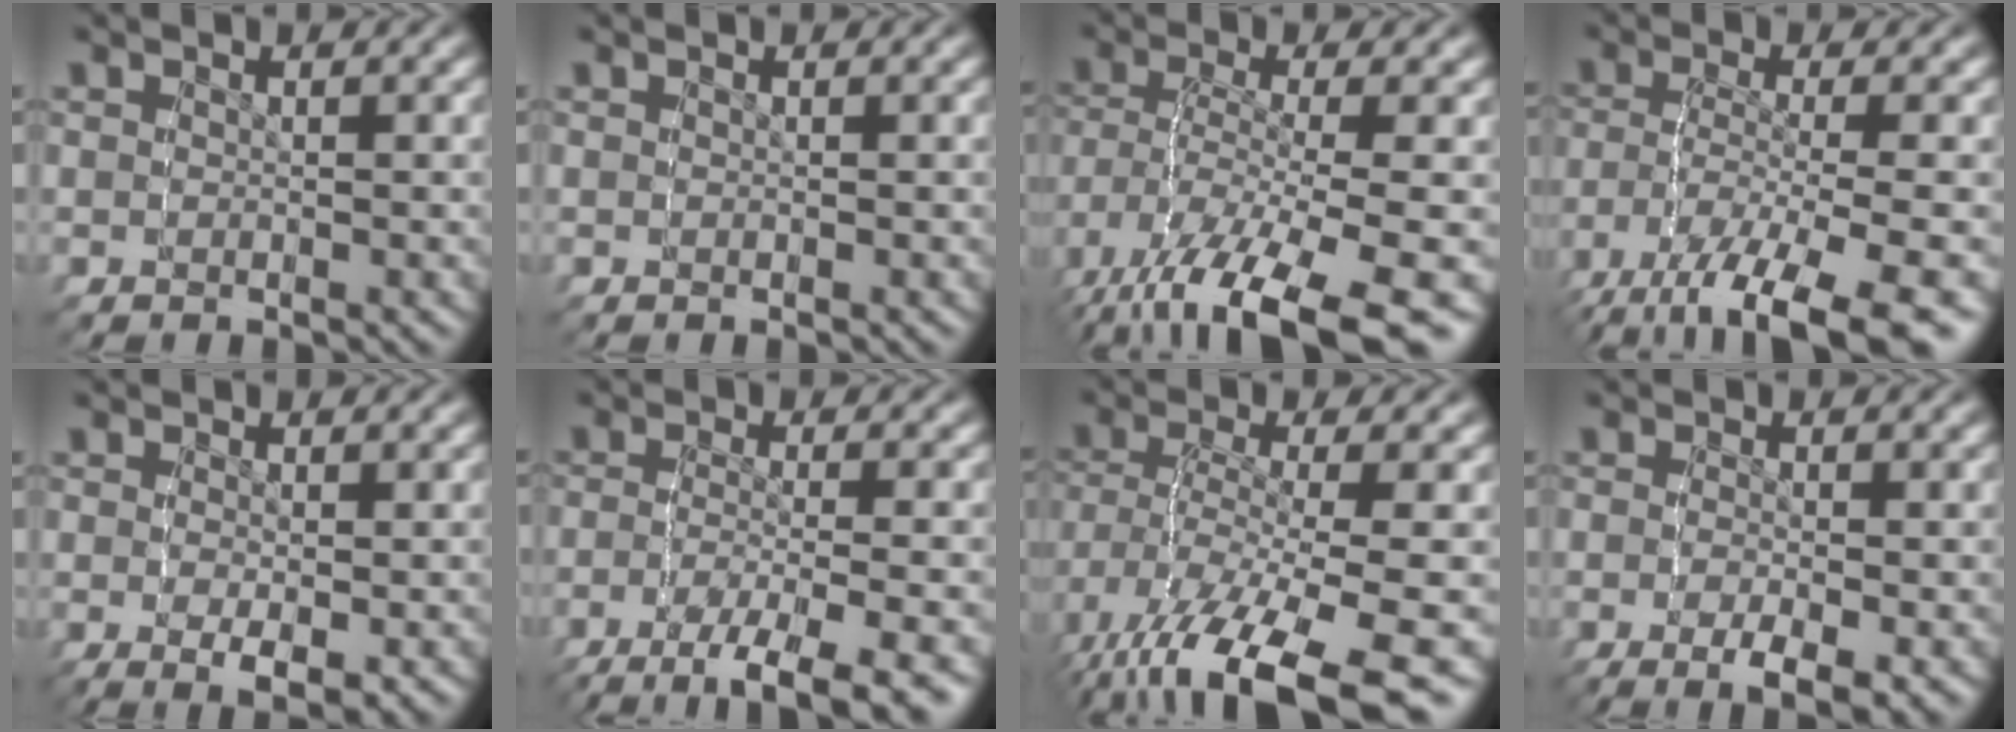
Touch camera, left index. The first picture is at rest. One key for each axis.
{"total": 0.0}
{"total": 4.2, "fx": -1.9, "fy": 2.1, "fz": 3.0, "tx": -0.075, "ty": -0.006, "tz": -0.017}
{"total": 3.3, "fx": -1.8, "fy": 1.1, "fz": 2.5, "tx": -0.058, "ty": 0.000, "tz": -0.018}
{"total": 1.1, "fx": 0.9, "fy": -0.6, "fz": -0.1, "tx": 0.012, "ty": 0.009, "tz": 0.014}
{"total": 2.7, "fx": -2.4, "fy": -1.1, "fz": 0.6, "tx": -0.014, "ty": -0.003, "tz": -0.037}
{"total": 4.8, "fx": -2.1, "fy": 2.5, "fz": 3.6, "tx": -0.085, "ty": -0.009, "tz": -0.017}
{"total": 1.7, "fx": -0.4, "fy": -1.6, "fz": 0.2, "tx": 0.011, "ty": 0.007, "tz": -0.008}